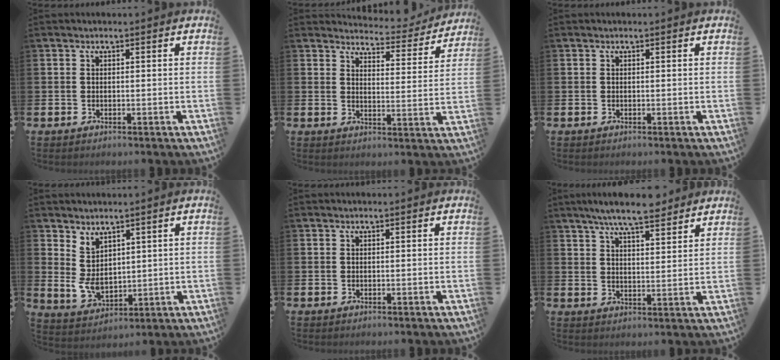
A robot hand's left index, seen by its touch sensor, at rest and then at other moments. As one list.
[{"total": 4.4, "force": [4.3, 0.8, 0.4], "torque": [-0.015, -0.037, 0.071]}, {"total": 0.0}, {"total": 4.4, "force": [2.2, 3.0, 2.4], "torque": [-0.050, -0.004, 0.041]}, {"total": 0.0}, {"total": 6.9, "force": [6.3, 0.9, 2.5], "torque": [-0.055, -0.022, 0.112]}]